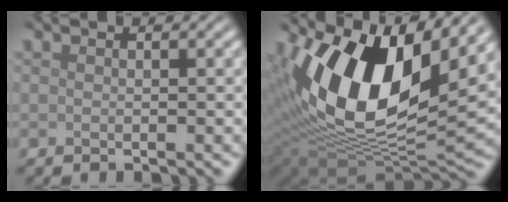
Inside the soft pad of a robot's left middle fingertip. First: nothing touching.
{"total": 14.8, "force": [5.0, 7.4, 11.8], "torque": [-0.213, 0.001, 0.085]}